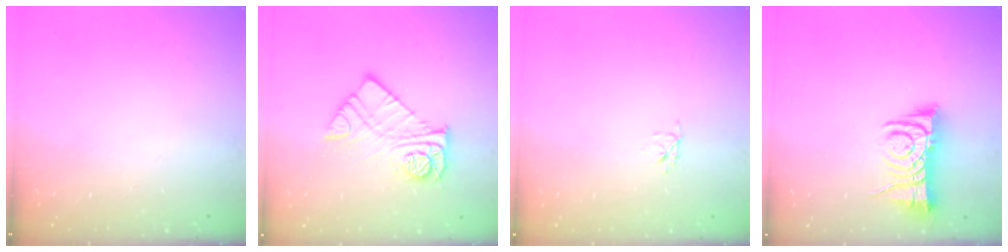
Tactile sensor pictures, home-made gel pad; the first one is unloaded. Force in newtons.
{"total": 11.4, "press": 11.4, "slide": 1.0}
{"total": 3.2, "press": 3.2, "slide": 0.3}
{"total": 8.0, "press": 8.0, "slide": 0.7}